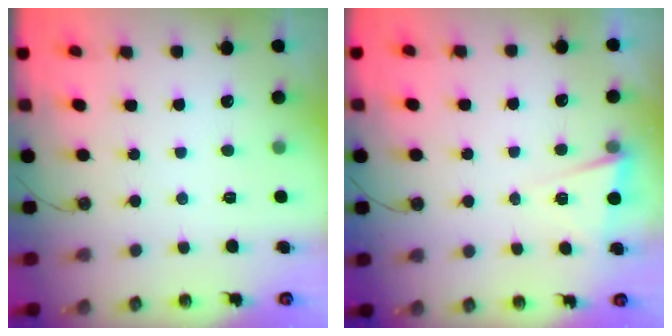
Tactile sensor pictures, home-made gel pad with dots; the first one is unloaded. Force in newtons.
{"total": 3.0, "press": 2.8, "slide": 0.9}